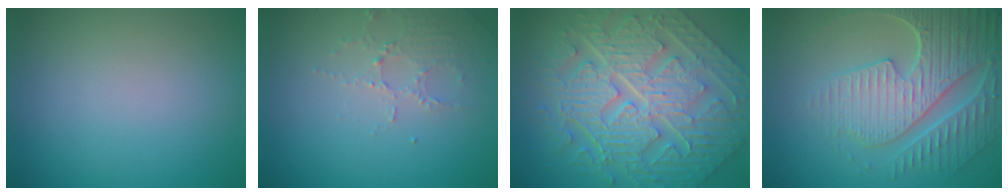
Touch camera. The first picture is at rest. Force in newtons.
{"total": 2.1, "press": 2.1, "slide": 0.4}
{"total": 11.1, "press": 7.8, "slide": 7.9}
{"total": 7.0, "press": 5.7, "slide": 4.2}